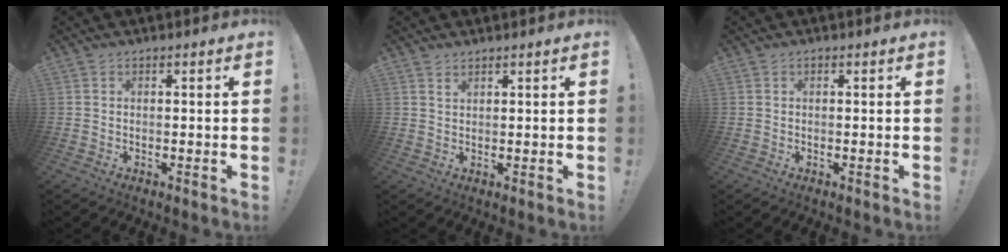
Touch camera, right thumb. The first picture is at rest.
{"total": 1.4, "force": [1.1, 0.4, 0.7], "torque": [-0.013, -0.003, 0.021]}
{"total": 0.0}